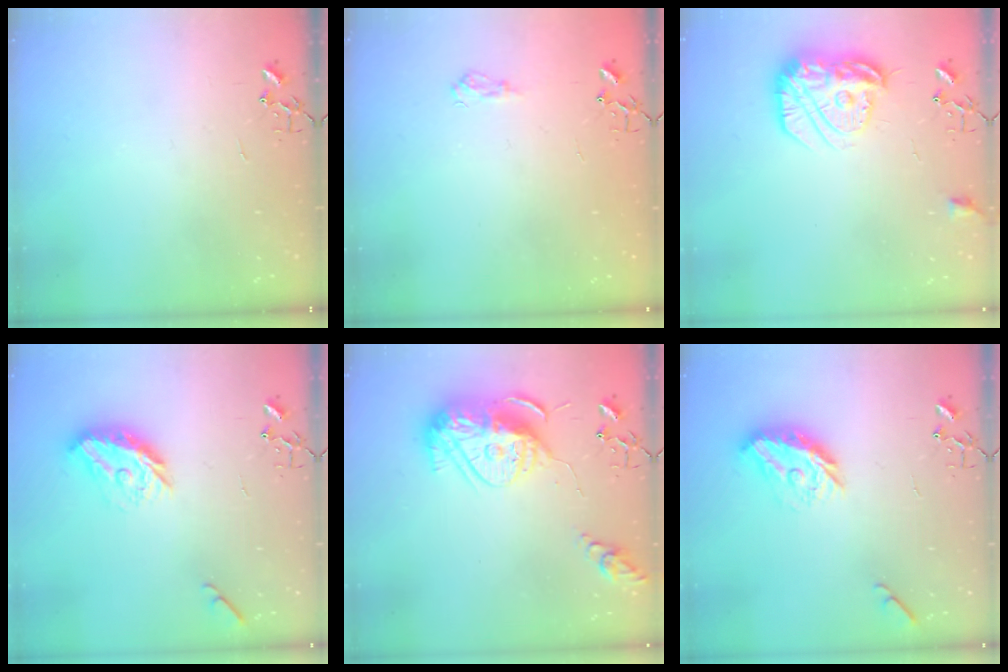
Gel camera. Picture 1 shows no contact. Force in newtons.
{"total": 7.5, "press": 7.4, "slide": 0.9}
{"total": 18.4, "press": 18.3, "slide": 1.2}
{"total": 13.8, "press": 13.8, "slide": 0.6}
{"total": 17.1, "press": 17.0, "slide": 1.8}
{"total": 13.8, "press": 13.8, "slide": 0.6}